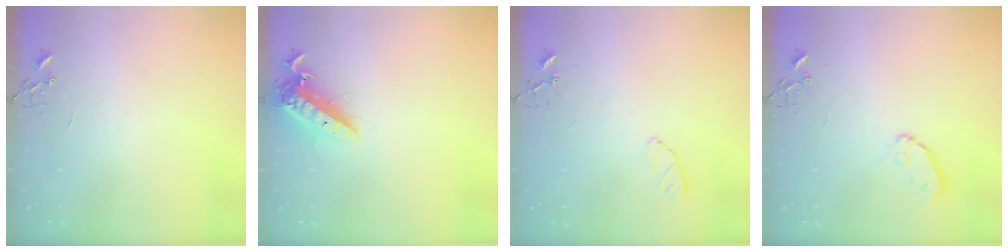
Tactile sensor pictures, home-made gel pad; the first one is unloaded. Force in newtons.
{"total": 14.0, "press": 13.7, "slide": 2.8}
{"total": 5.4, "press": 5.3, "slide": 0.7}
{"total": 6.9, "press": 6.9, "slide": 0.5}